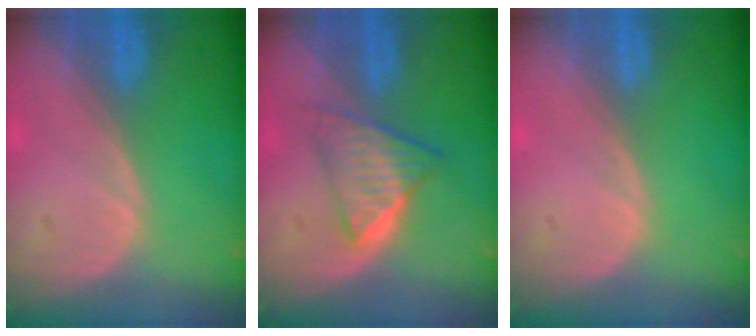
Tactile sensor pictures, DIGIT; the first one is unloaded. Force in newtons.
{"total": 6.4, "press": 5.6, "slide": 3.1}
{"total": 0.0}